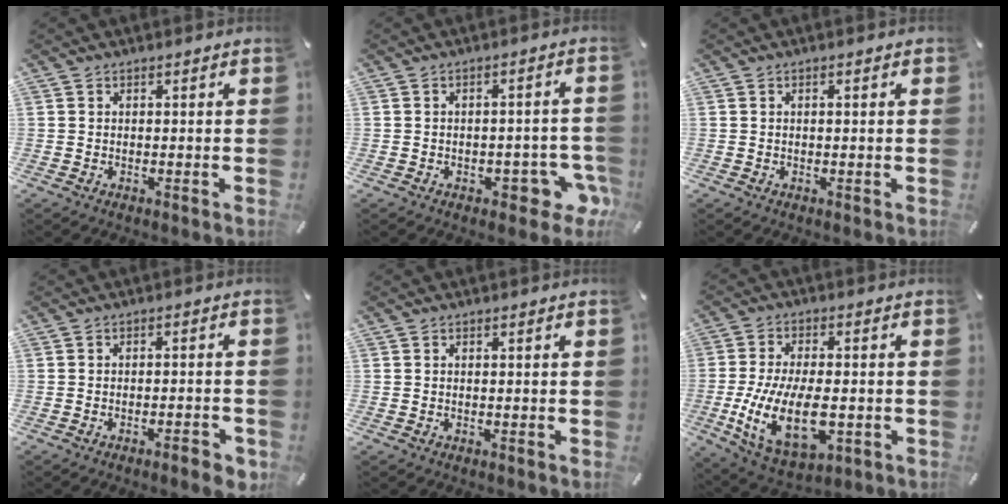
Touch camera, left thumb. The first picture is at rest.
{"total": 8.7, "force": [-3.5, 4.5, 6.6], "torque": [-0.062, 0.009, -0.054]}
{"total": 0.9, "force": [0.1, 0.1, 0.8], "torque": [-0.016, 0.001, 0.002]}
{"total": 3.9, "force": [-2.4, 1.1, 2.9], "torque": [-0.042, 0.010, -0.041]}
{"total": 0.0}
{"total": 16.1, "force": [-3.3, 8.8, 13.1], "torque": [-0.258, -0.010, -0.054]}